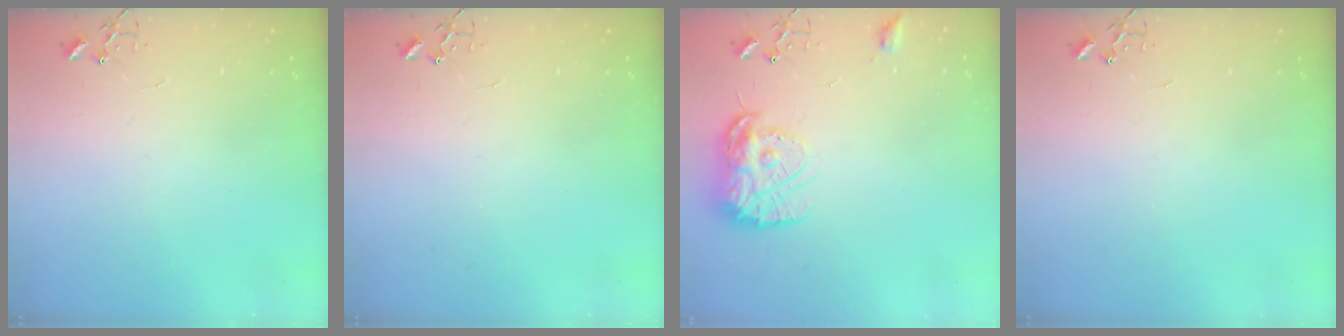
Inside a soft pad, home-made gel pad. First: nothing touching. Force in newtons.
{"total": 0.0}
{"total": 13.0, "press": 13.0, "slide": 1.3}
{"total": 0.0}